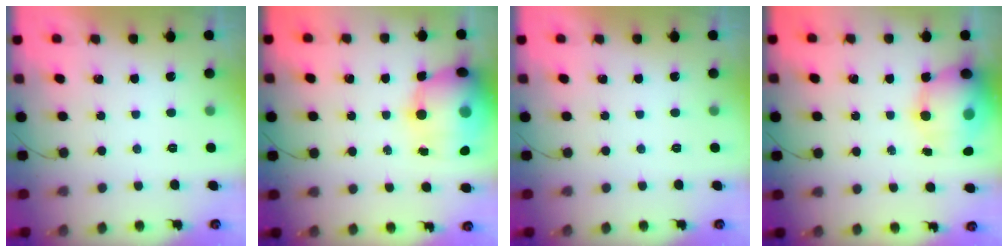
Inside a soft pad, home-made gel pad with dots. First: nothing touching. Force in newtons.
{"total": 17.7, "press": 17.2, "slide": 4.0}
{"total": 0.0}
{"total": 15.4, "press": 14.8, "slide": 4.4}